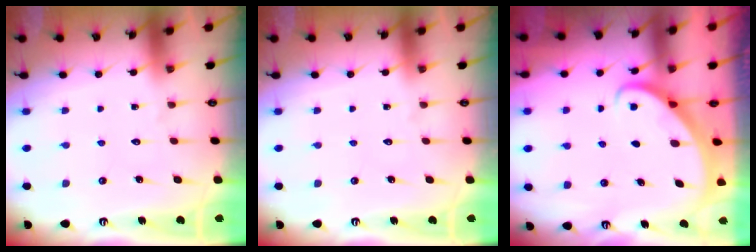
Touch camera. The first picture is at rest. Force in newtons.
{"total": 0.0}
{"total": 2.8, "press": 2.8, "slide": 0.2}